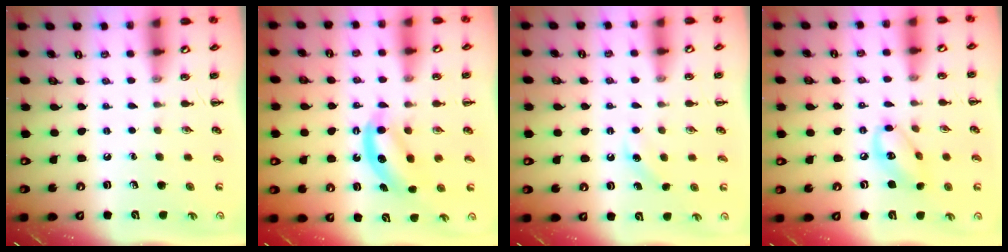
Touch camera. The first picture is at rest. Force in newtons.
{"total": 5.8, "press": 5.7, "slide": 0.7}
{"total": 3.1, "press": 3.0, "slide": 0.8}
{"total": 8.9, "press": 8.7, "slide": 1.6}